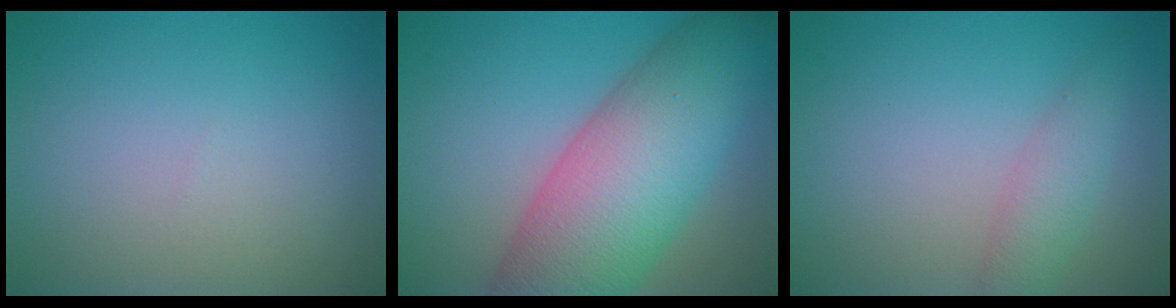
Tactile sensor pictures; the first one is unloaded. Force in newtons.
{"total": 12.5, "press": 12.5, "slide": 0.6}
{"total": 2.5, "press": 2.5, "slide": 0.1}